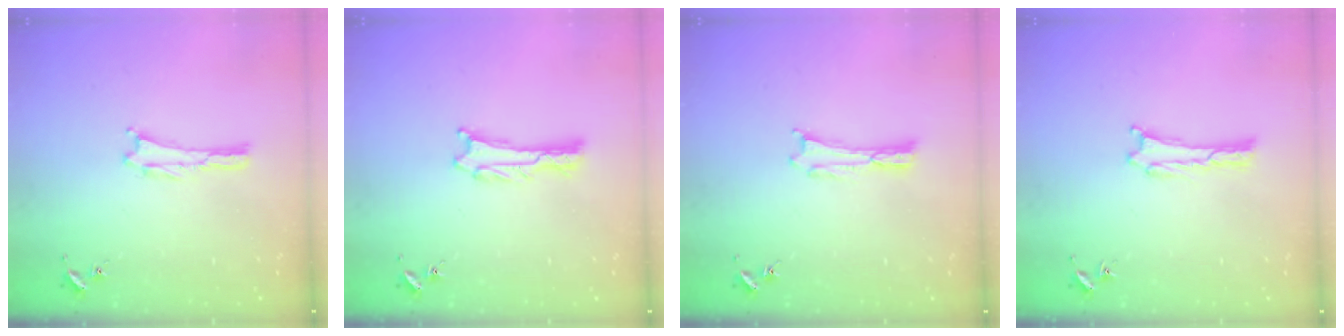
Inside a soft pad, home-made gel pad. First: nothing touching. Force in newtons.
{"total": 0.9, "press": 0.8, "slide": 0.1}
{"total": 0.0}
{"total": 0.0}